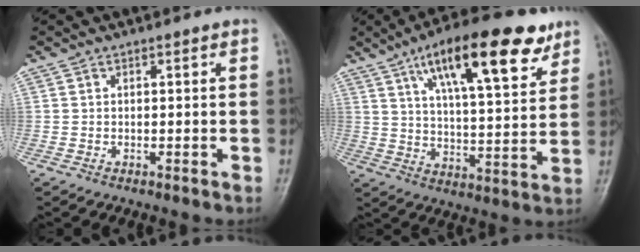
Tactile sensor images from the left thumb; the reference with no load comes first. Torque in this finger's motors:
{"motor_torque": [1.36, 1.37, 1.52, -1.25, 0.25]}